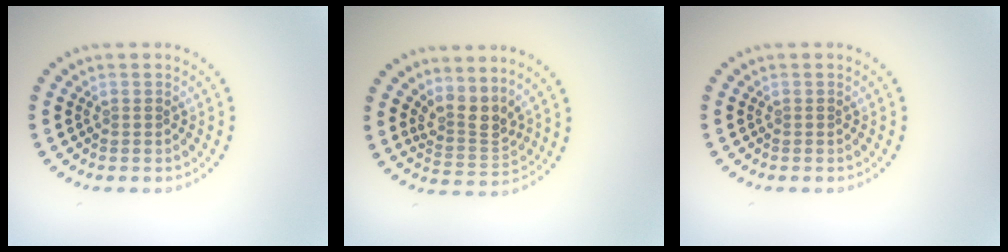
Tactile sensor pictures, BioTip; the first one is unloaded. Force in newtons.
{"total": 3.0, "press": 2.1, "slide": 2.1}
{"total": 0.0}